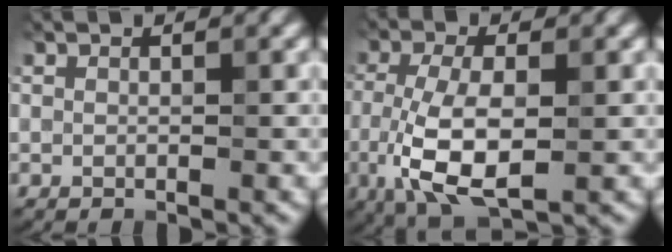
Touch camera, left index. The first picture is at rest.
{"total": 7.3, "force": [-1.6, 3.2, 6.4], "torque": [-0.143, -0.009, -0.026]}